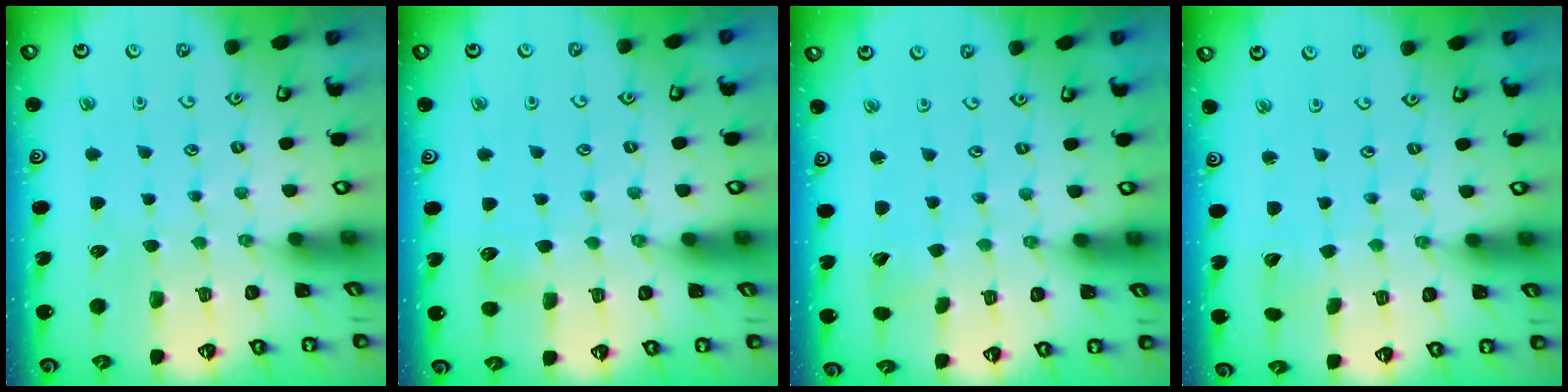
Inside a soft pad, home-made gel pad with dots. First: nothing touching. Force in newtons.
{"total": 3.6, "press": 3.6, "slide": 0.5}
{"total": 2.4, "press": 2.4, "slide": 0.2}
{"total": 1.8, "press": 1.8, "slide": 0.1}